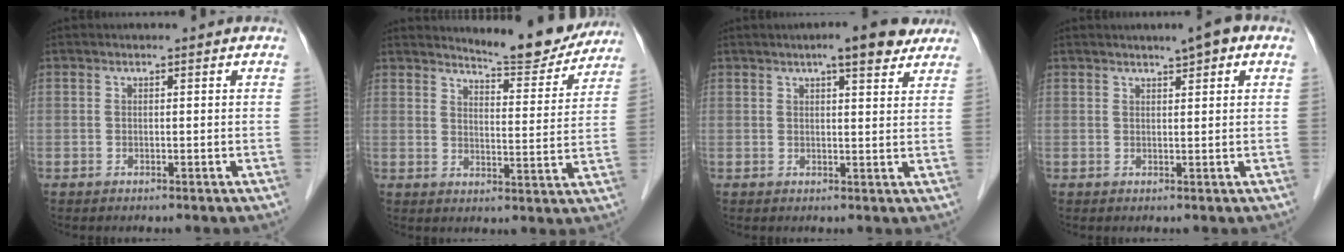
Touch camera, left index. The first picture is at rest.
{"total": 10.8, "force": [10.4, 1.4, 2.5], "torque": [-0.032, -0.019, 0.134]}
{"total": 6.6, "force": [4.8, 1.3, 4.3], "torque": [-0.059, 0.015, 0.060]}
{"total": 2.9, "force": [1.8, 0.5, 2.2], "torque": [-0.035, 0.009, 0.024]}